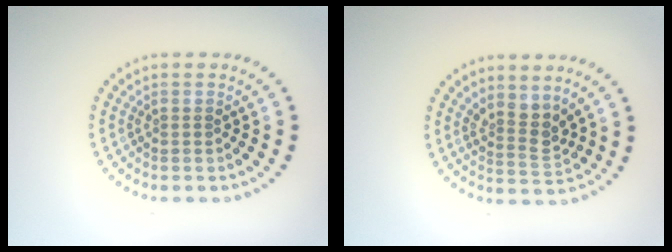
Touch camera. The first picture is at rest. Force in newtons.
{"total": 2.5, "press": 1.9, "slide": 1.6}